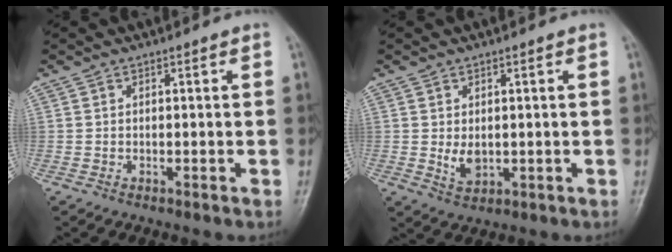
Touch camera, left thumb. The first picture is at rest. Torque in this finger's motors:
{"motor_torque": [0.40, 0.46, 0.35, -0.12, 0.01]}